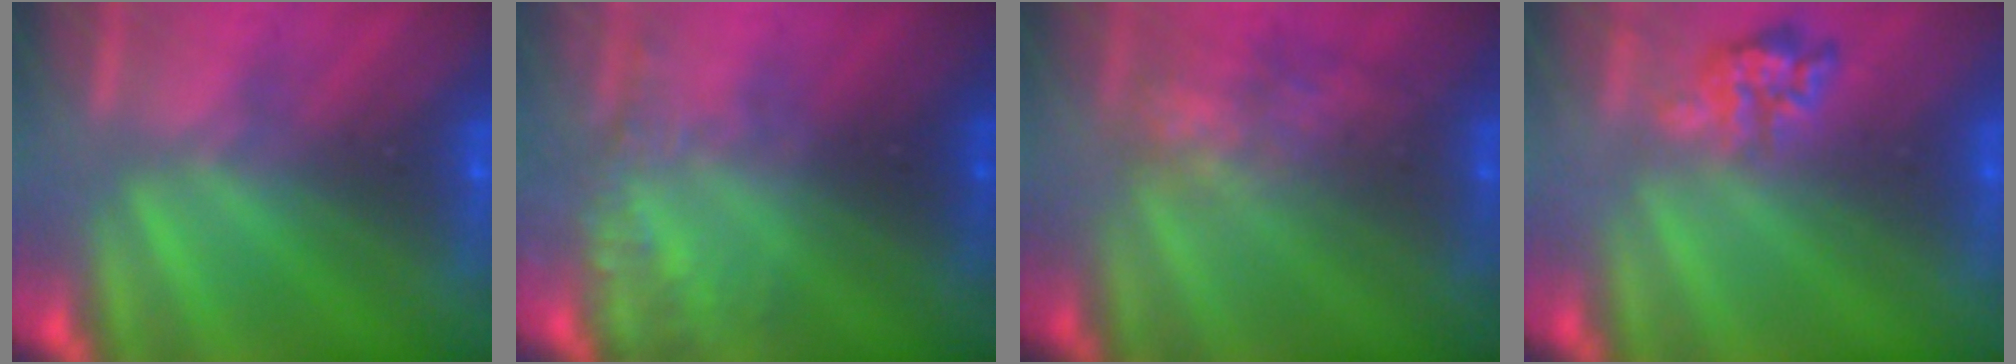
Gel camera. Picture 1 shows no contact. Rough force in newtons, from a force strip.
{"total": 2.2}
{"total": 4.9}
{"total": 2.4}